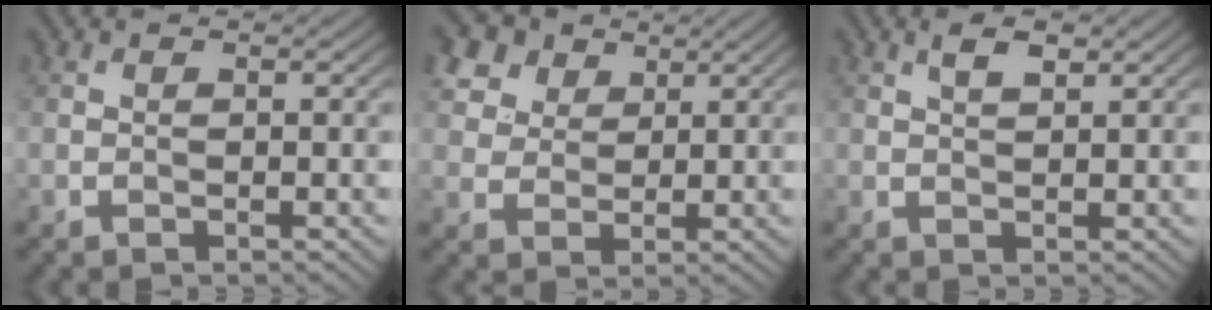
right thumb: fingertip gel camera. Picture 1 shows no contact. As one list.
[{"total": 9.6, "force": [5.9, 6.3, 4.3], "torque": [-0.164, 0.012, 0.117]}, {"total": 2.4, "force": [1.3, 0.9, 1.9], "torque": [-0.037, 0.004, 0.024]}]